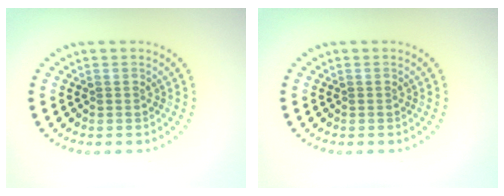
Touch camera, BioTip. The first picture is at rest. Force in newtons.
{"total": 0.0}